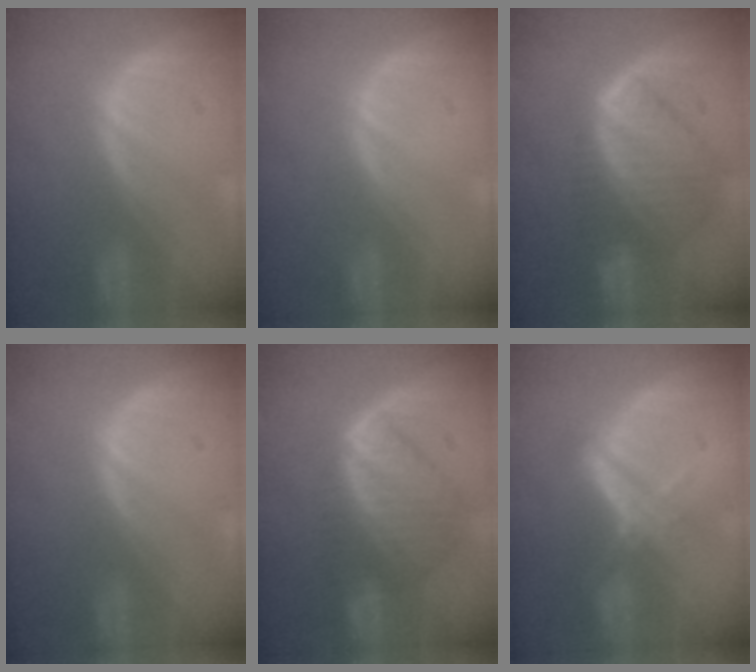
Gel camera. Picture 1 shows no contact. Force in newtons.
{"total": 0.0}
{"total": 9.3, "press": 8.0, "slide": 4.7}
{"total": 0.0}
{"total": 8.4, "press": 7.6, "slide": 3.6}
{"total": 5.5, "press": 4.7, "slide": 2.7}